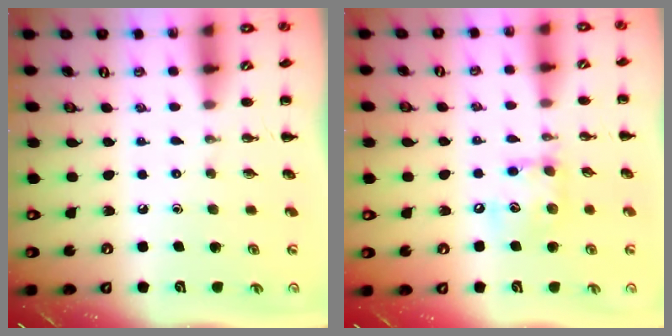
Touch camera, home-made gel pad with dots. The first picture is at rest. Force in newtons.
{"total": 10.9, "press": 10.8, "slide": 1.5}